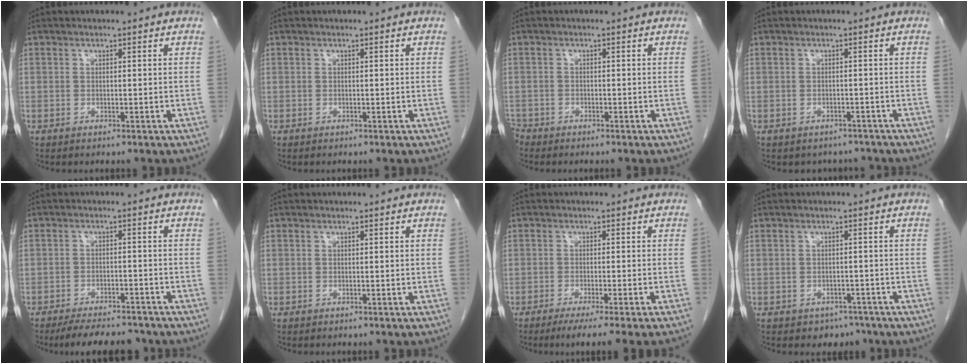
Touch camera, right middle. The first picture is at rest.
{"total": 0.0}
{"total": 2.1, "force": [-1.9, 0.8, 0.1], "torque": [0.000, -0.002, -0.034]}
{"total": 3.9, "force": [-3.4, 1.9, -0.1], "torque": [0.005, 0.010, -0.042]}
{"total": 9.1, "force": [-8.1, 2.4, 3.4], "torque": [-0.046, -0.004, -0.117]}
{"total": 0.0}
{"total": 8.2, "force": [-6.4, -1.5, 5.0], "torque": [-0.050, -0.020, -0.095]}
{"total": 2.9, "force": [-2.1, 2.0, 0.4], "torque": [-0.002, 0.008, -0.026]}